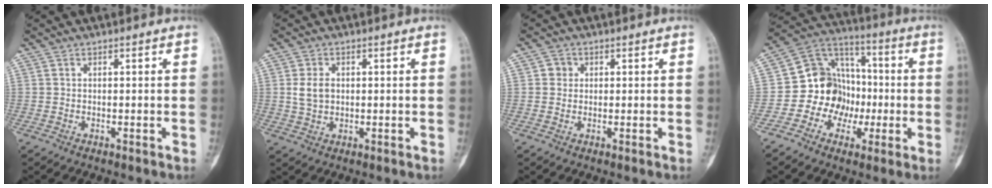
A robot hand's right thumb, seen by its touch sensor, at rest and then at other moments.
{"total": 4.4, "force": [0.5, 3.2, 2.9], "torque": [-0.049, 0.002, 0.014]}
{"total": 2.1, "force": [0.4, 2.0, 0.5], "torque": [0.003, 0.003, 0.002]}
{"total": 13.8, "force": [-2.5, 12.1, 6.2], "torque": [-0.046, 0.054, -0.048]}